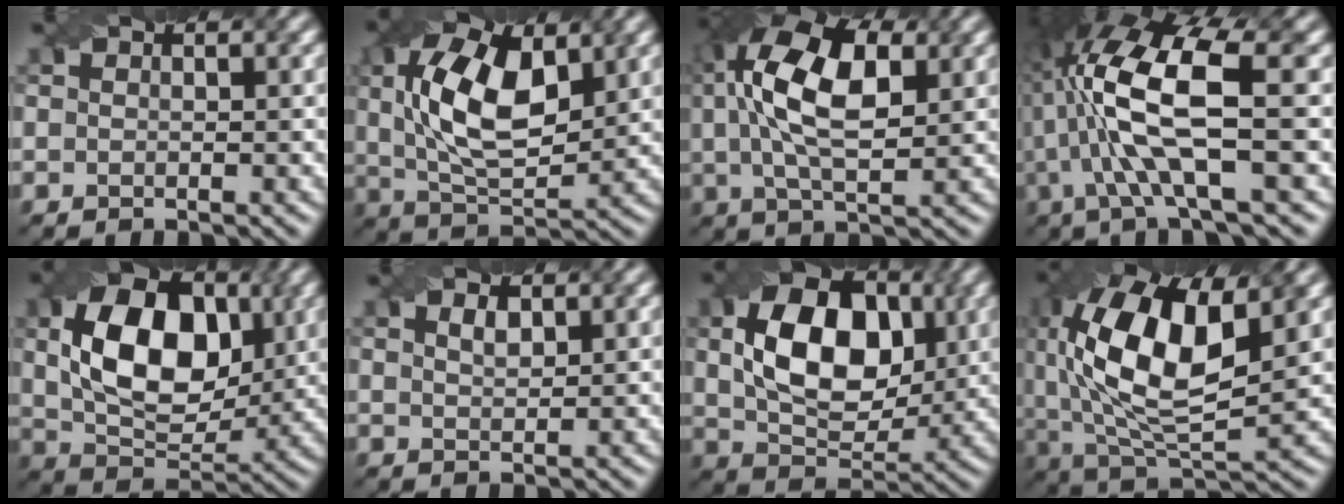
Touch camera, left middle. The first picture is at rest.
{"total": 9.3, "force": [2.2, 4.6, 7.8], "torque": [-0.154, 0.008, 0.036]}
{"total": 10.9, "force": [2.7, 5.1, 9.3], "torque": [-0.187, 0.020, 0.039]}
{"total": 10.6, "force": [1.3, 2.9, 10.1], "torque": [-0.203, 0.009, 0.026]}
{"total": 10.4, "force": [1.9, 6.5, 7.9], "torque": [-0.146, 0.004, 0.037]}
{"total": 1.3, "force": [0.8, 0.6, 0.8], "torque": [-0.017, 0.002, 0.018]}
{"total": 9.8, "force": [1.8, 6.3, 7.3], "torque": [-0.135, 0.004, 0.036]}
{"total": 13.6, "force": [2.7, 6.4, 11.8], "torque": [-0.231, 0.007, 0.047]}